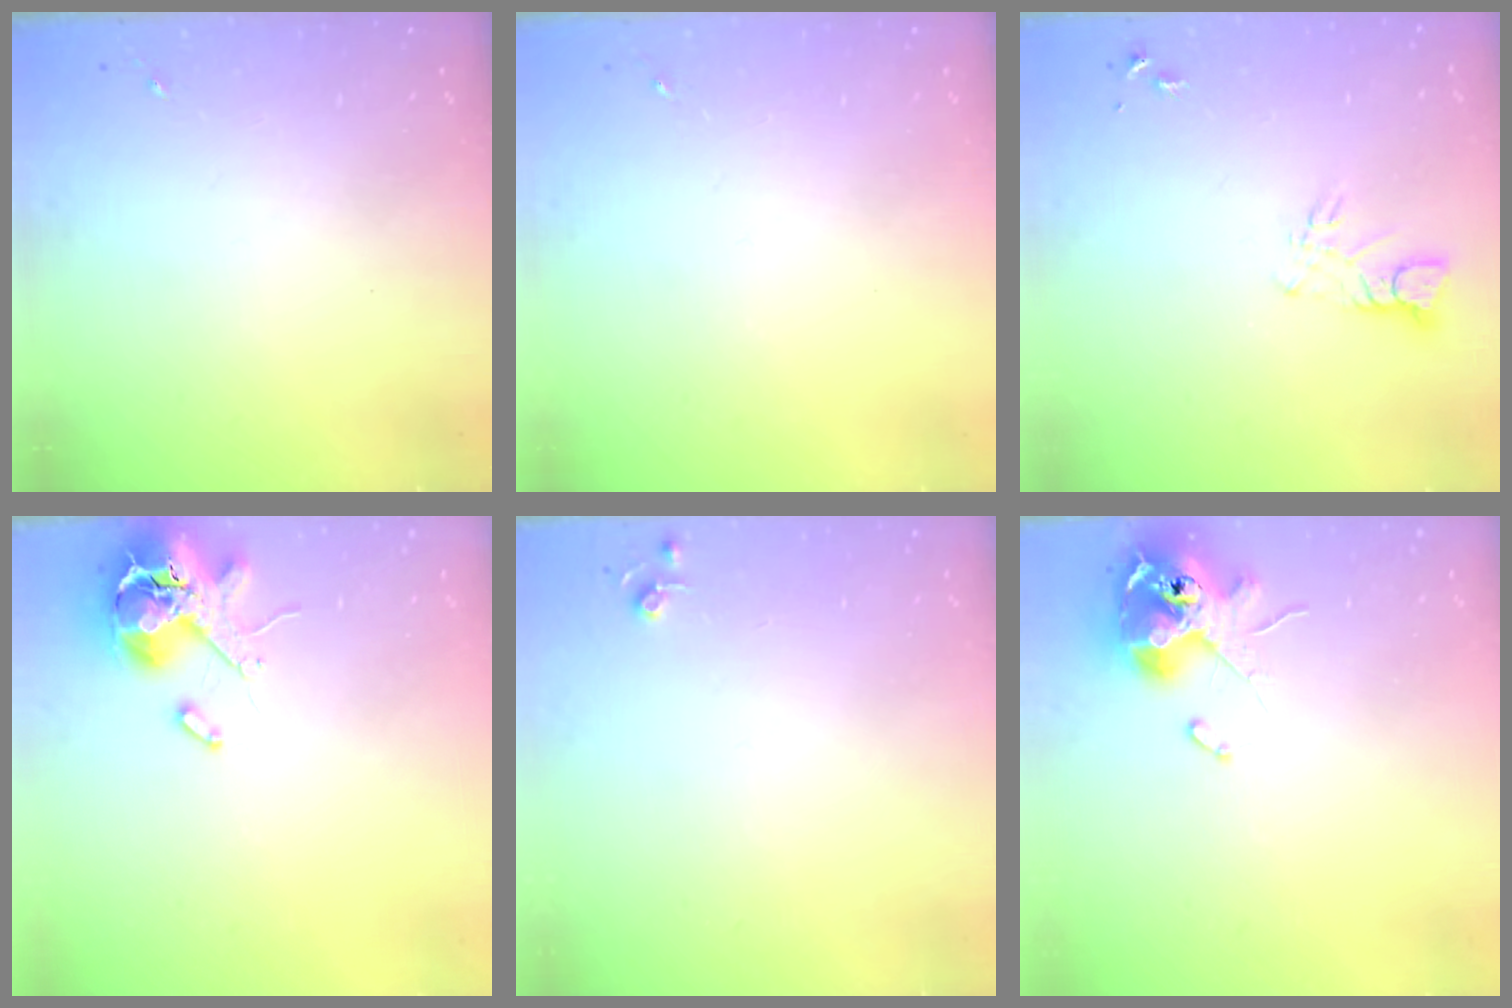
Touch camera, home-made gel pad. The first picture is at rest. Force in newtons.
{"total": 0.0}
{"total": 4.8, "press": 4.8, "slide": 0.5}
{"total": 12.2, "press": 12.0, "slide": 1.8}
{"total": 3.8, "press": 3.8, "slide": 0.5}
{"total": 11.6, "press": 11.4, "slide": 2.1}